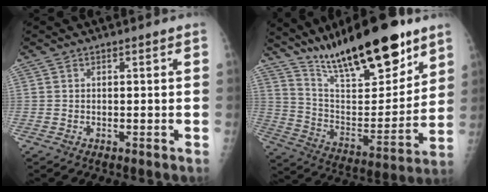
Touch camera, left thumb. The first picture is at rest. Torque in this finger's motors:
{"motor_torque": [1.51, 1.46, 1.41, -1.36, 0.31]}